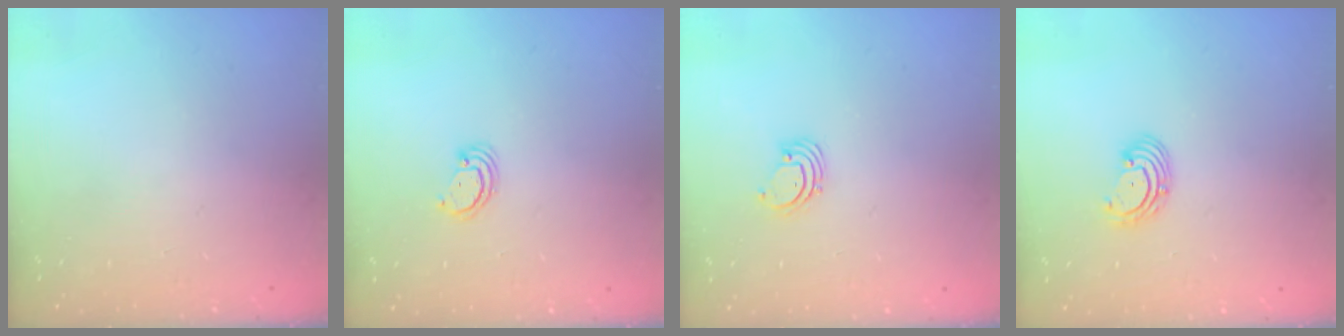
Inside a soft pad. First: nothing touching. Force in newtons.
{"total": 2.4, "press": 2.4, "slide": 0.2}
{"total": 1.6, "press": 1.6, "slide": 0.1}
{"total": 2.9, "press": 2.9, "slide": 0.1}